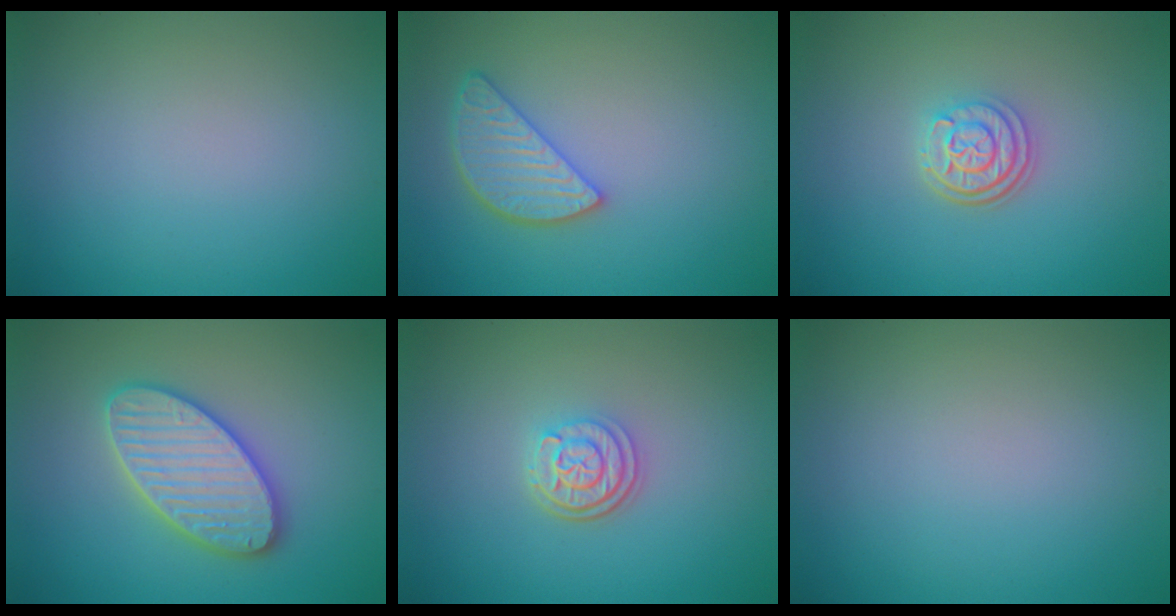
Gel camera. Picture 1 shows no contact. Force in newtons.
{"total": 3.5, "press": 3.0, "slide": 1.7}
{"total": 3.0, "press": 2.5, "slide": 1.7}
{"total": 5.8, "press": 5.8, "slide": 0.6}
{"total": 2.9, "press": 2.4, "slide": 1.7}
{"total": 0.0}